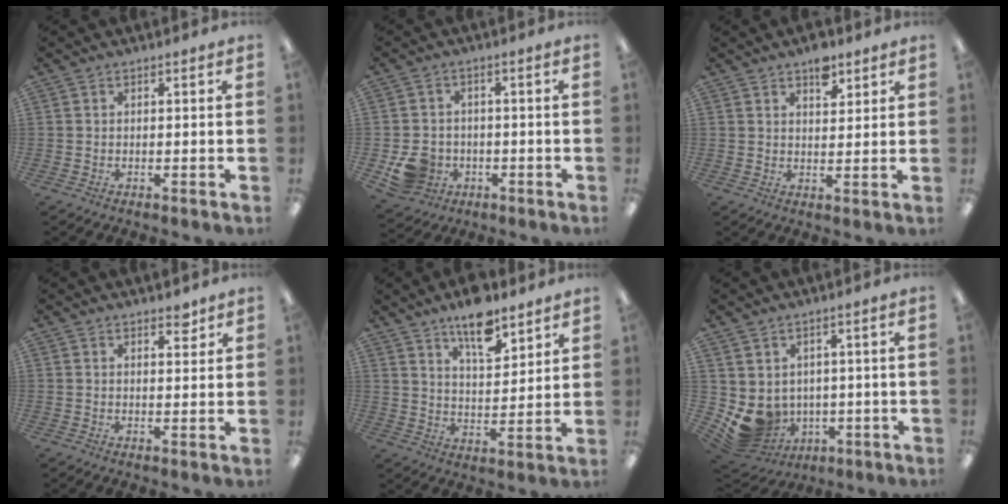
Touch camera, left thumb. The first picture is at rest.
{"total": 7.1, "force": [-2.4, 6.2, 2.4], "torque": [-0.047, 0.020, -0.036]}
{"total": 6.5, "force": [4.5, 3.4, 3.2], "torque": [-0.027, -0.024, 0.074]}
{"total": 2.8, "force": [2.4, 1.2, 1.0], "torque": [0.003, -0.013, 0.038]}
{"total": 10.9, "force": [8.4, 4.0, 5.7], "torque": [-0.085, -0.047, 0.145]}
{"total": 7.5, "force": [-0.7, 7.0, 2.6], "torque": [-0.083, -0.018, -0.001]}